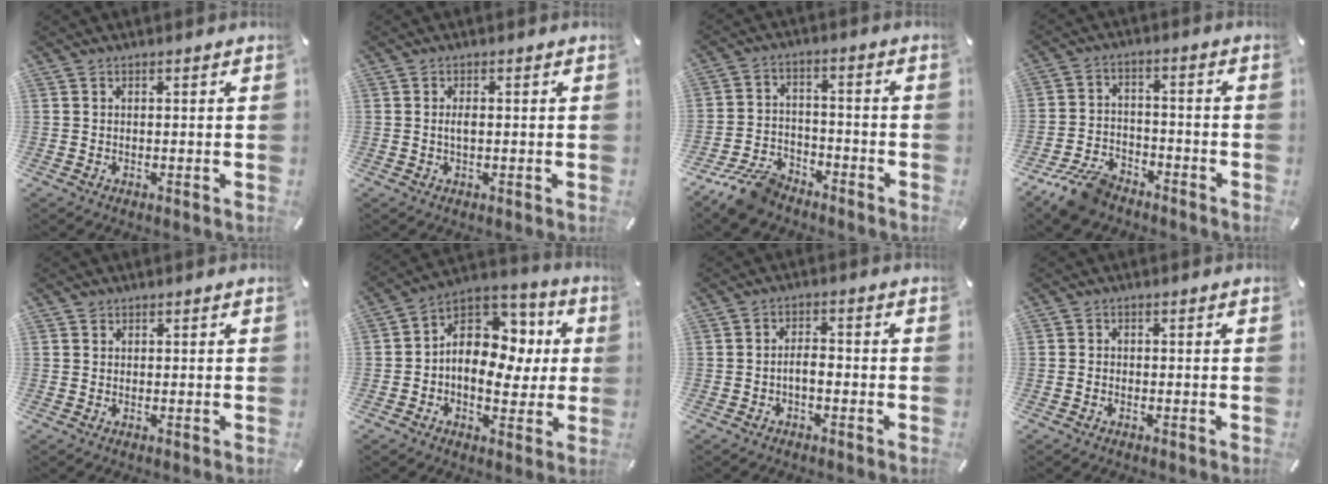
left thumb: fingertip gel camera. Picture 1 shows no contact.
{"total": 1.9, "force": [0.0, 0.7, 1.8], "torque": [-0.036, 0.000, 0.000]}
{"total": 9.6, "force": [-7.6, 4.4, 3.7], "torque": [-0.070, 0.043, -0.143]}
{"total": 9.4, "force": [-7.4, 4.6, 3.7], "torque": [-0.063, 0.044, -0.135]}
{"total": 0.6, "force": [0.3, 0.6, 0.0], "torque": [0.001, 0.003, 0.005]}
{"total": 12.6, "force": [1.7, 10.3, 7.1], "torque": [-0.112, -0.020, 0.037]}
{"total": 3.5, "force": [-1.4, 1.5, 2.8], "torque": [-0.056, 0.007, -0.027]}
{"total": 0.8, "force": [-0.6, 0.4, 0.3], "torque": [-0.005, 0.001, -0.013]}